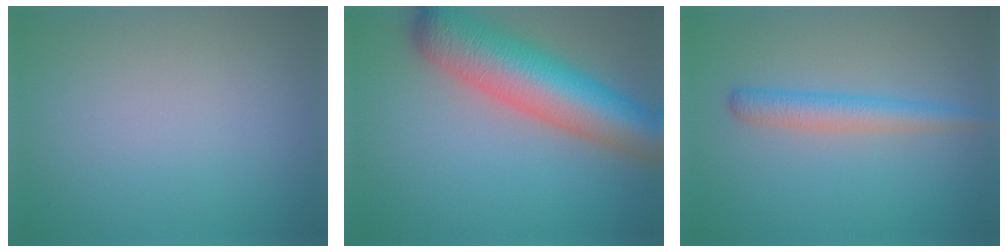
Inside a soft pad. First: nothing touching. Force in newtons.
{"total": 10.6, "press": 10.6, "slide": 0.5}
{"total": 2.9, "press": 2.9, "slide": 0.1}